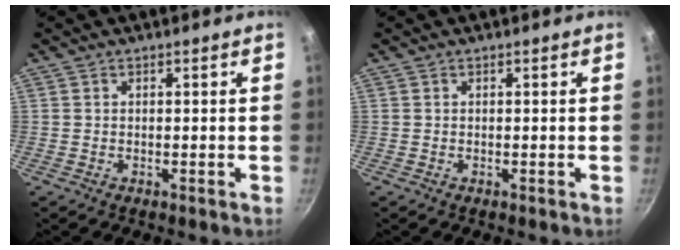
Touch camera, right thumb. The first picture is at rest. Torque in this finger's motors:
{"motor_torque": [0.36, -0.08, 0.31, -0.38, 0.03]}